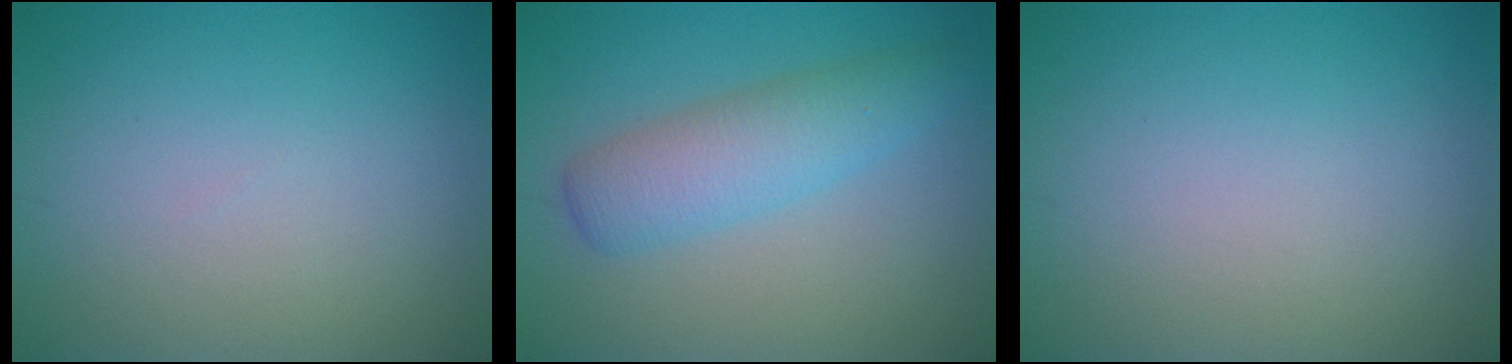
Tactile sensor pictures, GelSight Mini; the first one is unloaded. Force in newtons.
{"total": 4.4, "press": 4.4, "slide": 0.1}
{"total": 0.0}